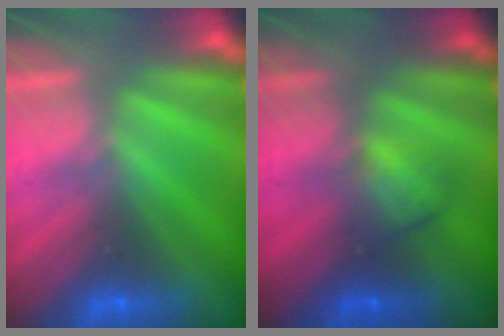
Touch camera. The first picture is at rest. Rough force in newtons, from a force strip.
{"total": 2.0}